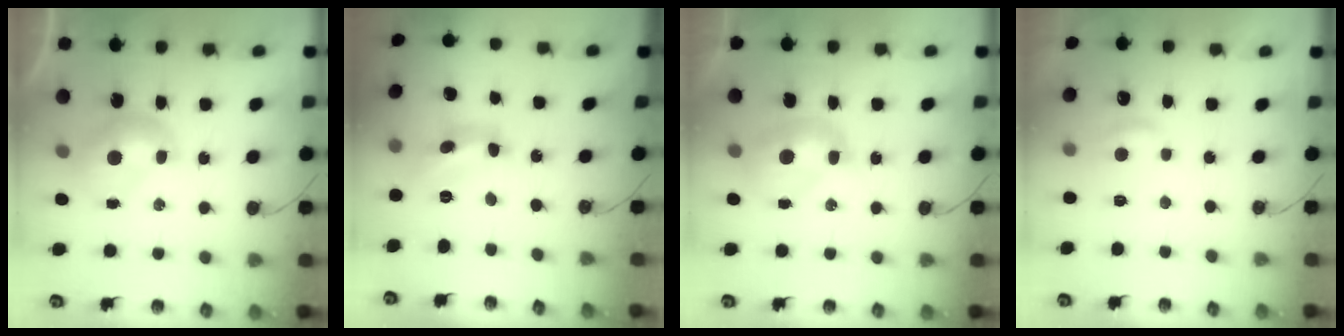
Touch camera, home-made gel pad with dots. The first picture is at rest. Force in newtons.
{"total": 7.4, "press": 7.4, "slide": 0.5}
{"total": 2.0, "press": 1.9, "slide": 0.4}
{"total": 0.6, "press": 0.1, "slide": 0.6}